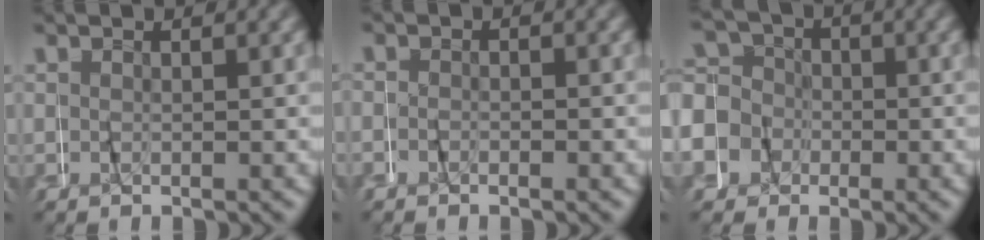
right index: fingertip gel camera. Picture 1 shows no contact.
{"total": 0.9, "force": [-0.8, 0.2, -0.3], "torque": [0.008, 0.002, -0.019]}
{"total": 11.4, "force": [0.2, 10.8, 3.6], "torque": [-0.100, -0.009, -0.017]}